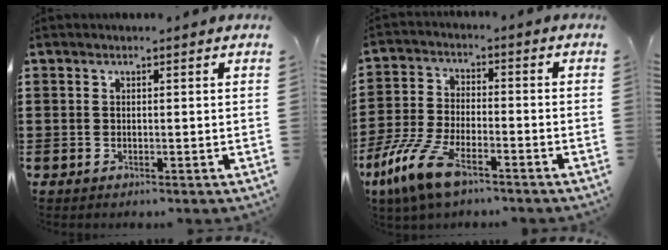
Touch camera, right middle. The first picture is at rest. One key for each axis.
{"total": 10.4, "fx": -6.9, "fy": 3.5, "fz": 6.9, "tx": -0.166, "ty": 0.003, "tz": -0.137}